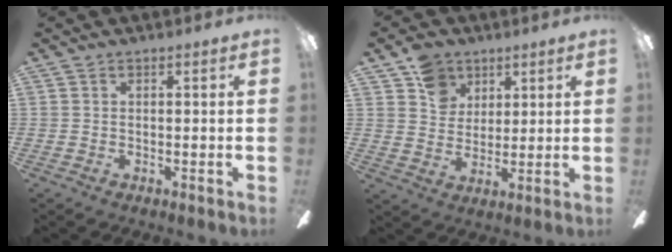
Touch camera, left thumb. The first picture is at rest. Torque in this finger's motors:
{"motor_torque": [1.09, 0.50, 1.18, -0.64, 0.06]}